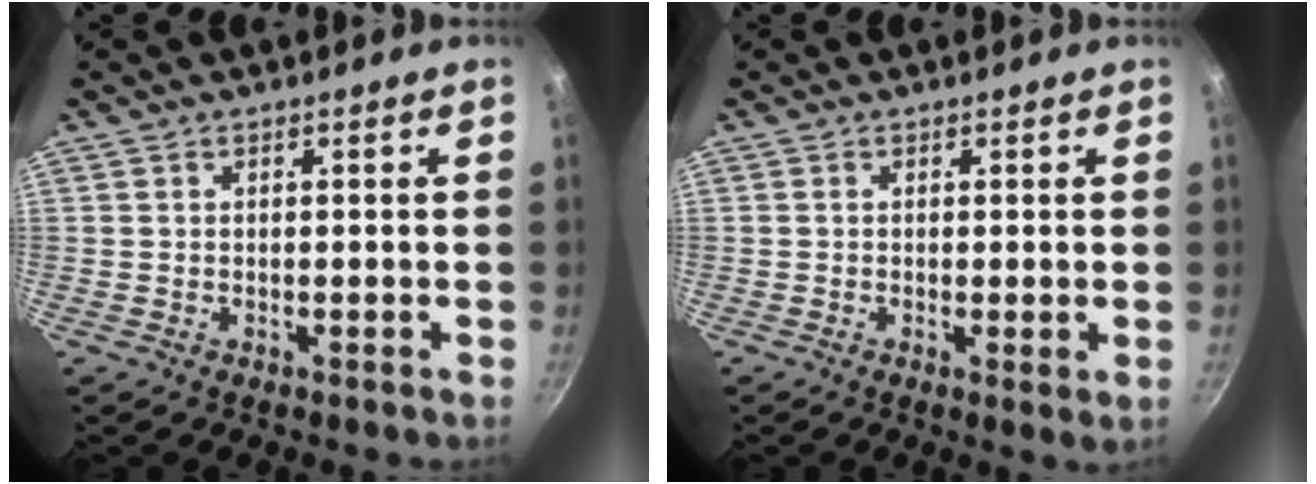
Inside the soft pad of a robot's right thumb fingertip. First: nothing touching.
{"total": 1.6, "force": [0.0, 0.1, 1.6], "torque": [-0.025, -0.008, -0.003]}